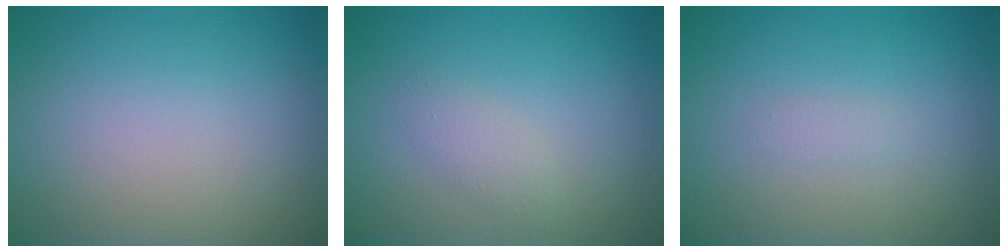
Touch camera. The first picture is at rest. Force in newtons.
{"total": 1.4, "press": 1.4, "slide": 0.1}
{"total": 0.7, "press": 0.7, "slide": 0.1}